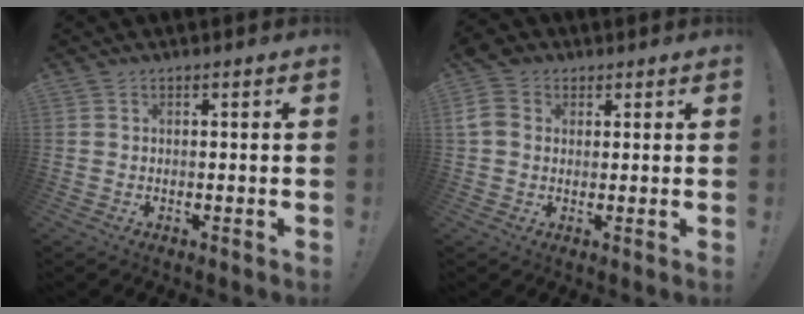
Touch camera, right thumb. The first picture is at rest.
{"total": 8.2, "force": [1.9, 6.6, 4.4], "torque": [-0.100, 0.003, 0.041]}